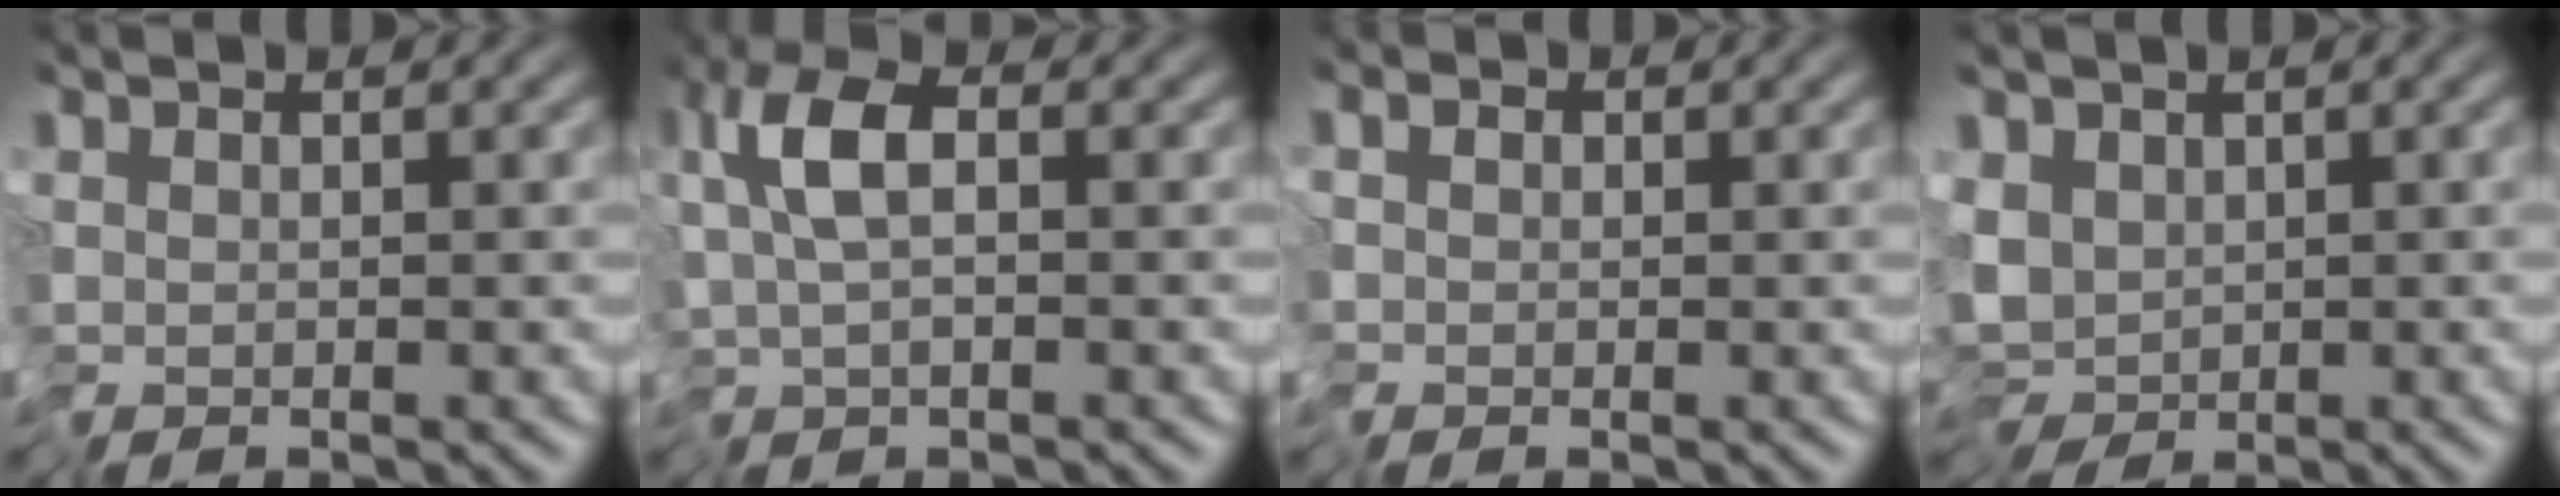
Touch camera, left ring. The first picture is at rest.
{"total": 4.0, "force": [-0.9, 1.5, 3.6], "torque": [-0.066, 0.005, -0.027]}
{"total": 0.7, "force": [-0.2, 0.7, 0.0], "torque": [0.003, 0.000, -0.009]}
{"total": 3.7, "force": [-0.7, 3.0, 2.0], "torque": [-0.039, -0.021, -0.010]}